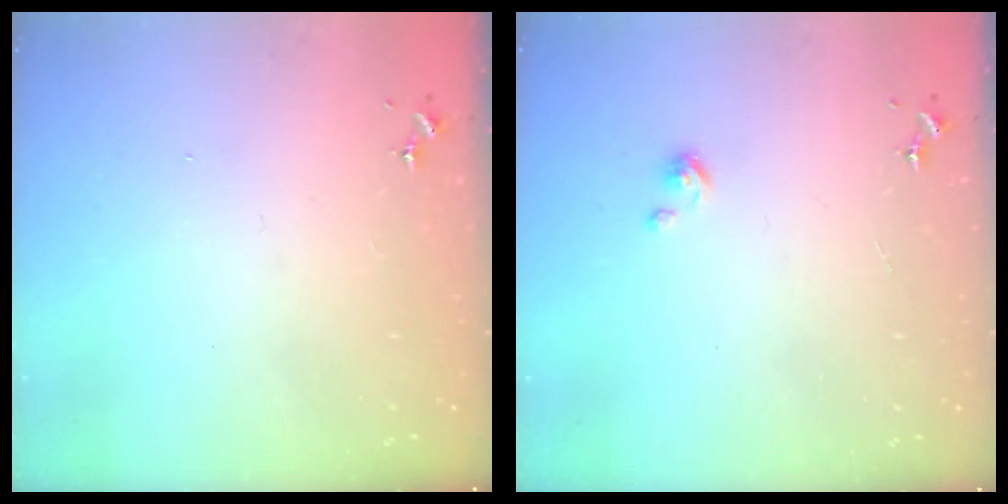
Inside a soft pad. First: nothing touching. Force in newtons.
{"total": 2.7, "press": 2.7, "slide": 0.3}